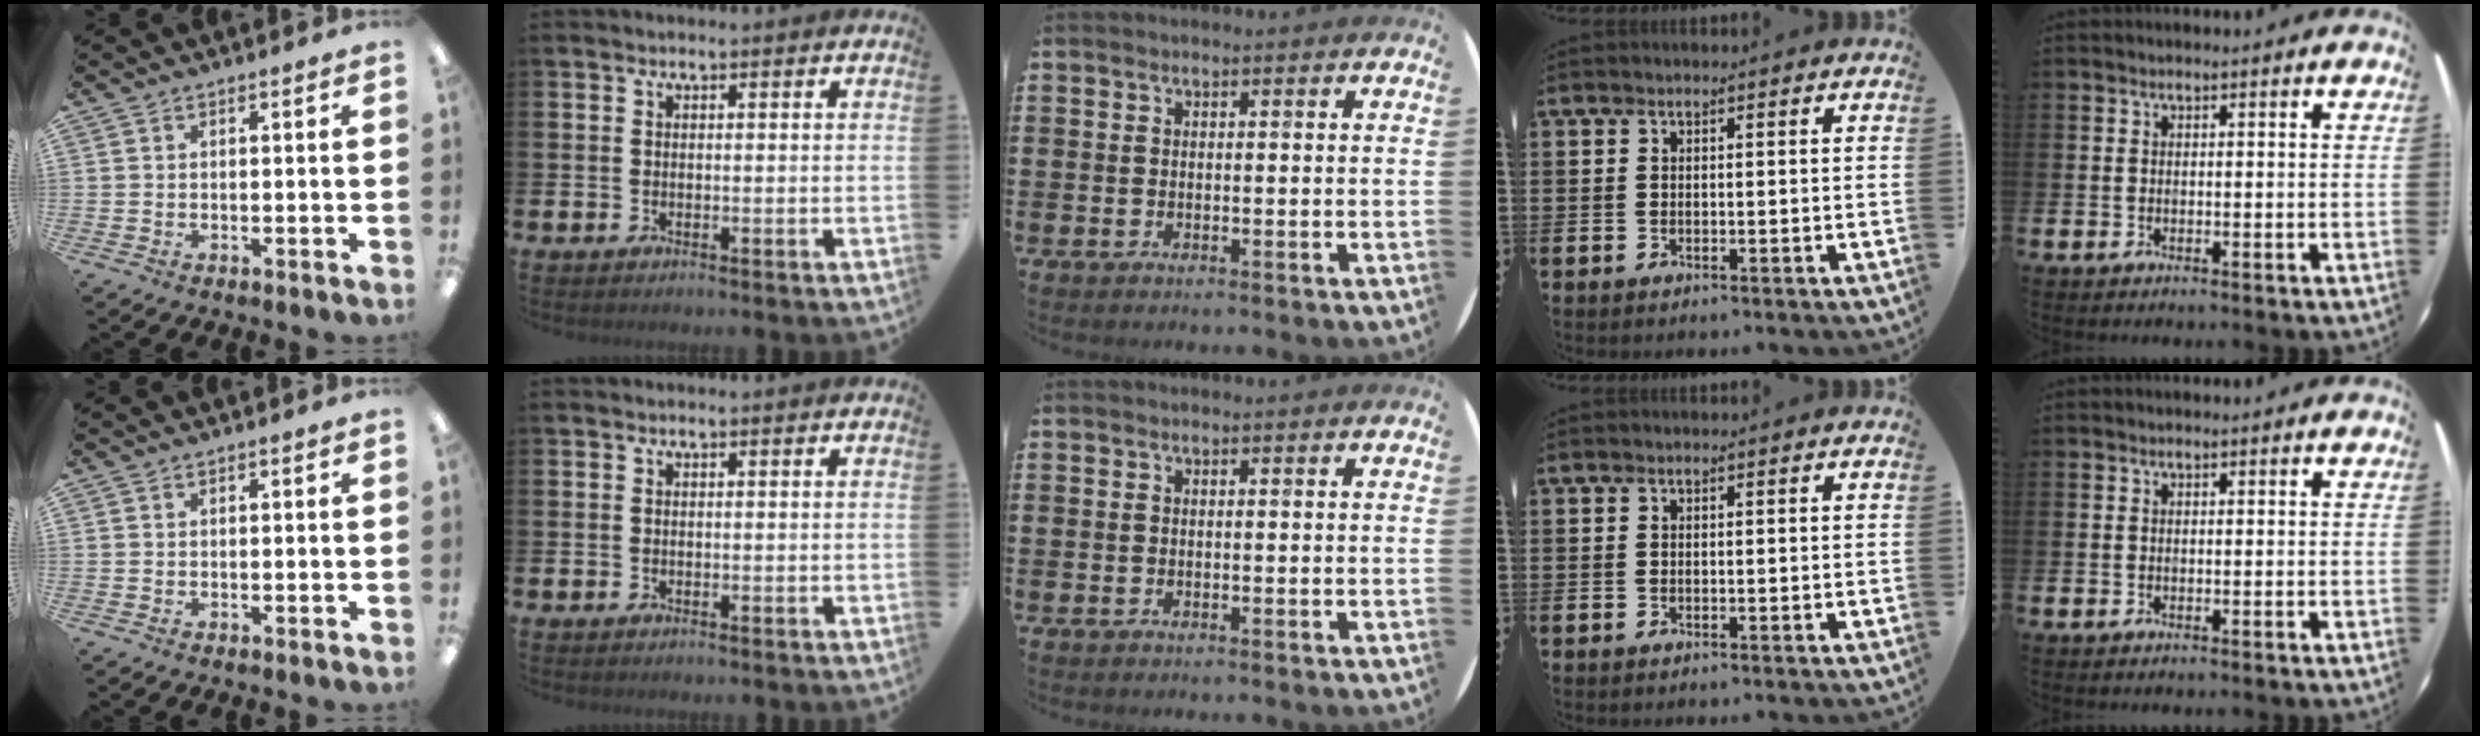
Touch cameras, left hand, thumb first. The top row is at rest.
{}